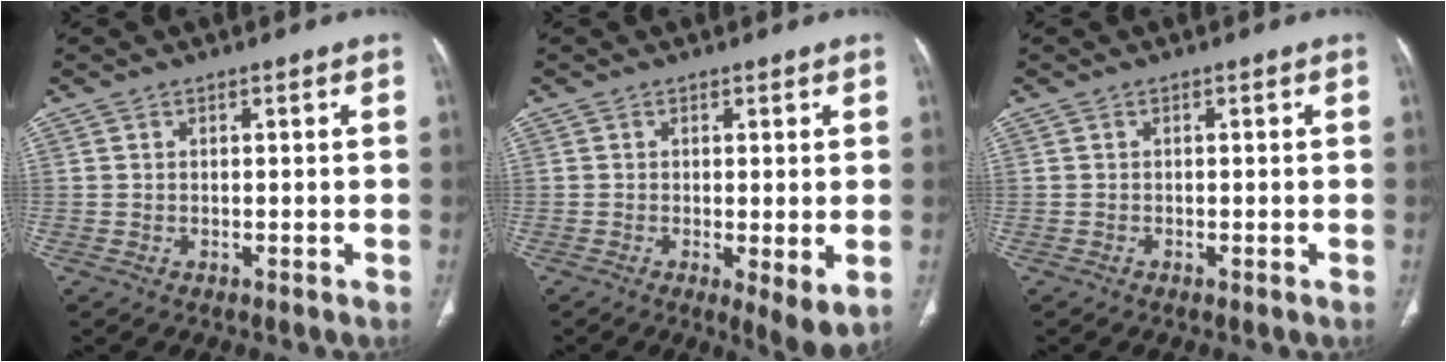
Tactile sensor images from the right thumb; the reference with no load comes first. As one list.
[{"total": 5.4, "force": [-0.9, 1.5, 5.1], "torque": [-0.085, -0.021, -0.014]}, {"total": 0.0}]